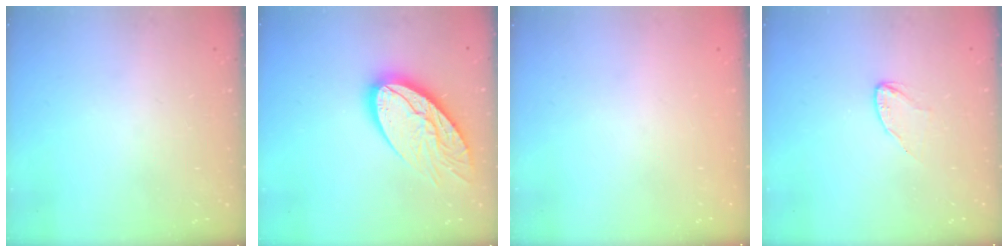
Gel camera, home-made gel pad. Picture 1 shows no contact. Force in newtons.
{"total": 17.1, "press": 17.0, "slide": 1.6}
{"total": 0.0}
{"total": 3.8, "press": 3.8, "slide": 0.4}